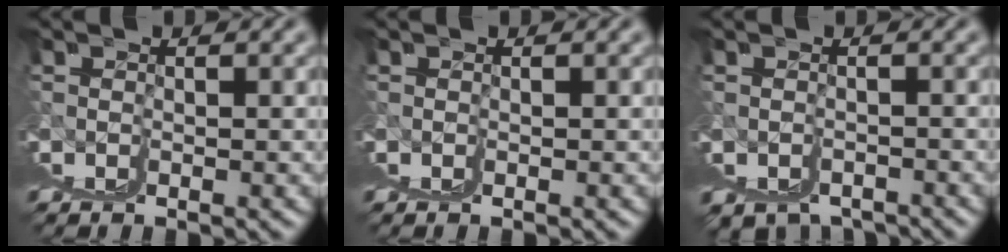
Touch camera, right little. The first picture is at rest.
{"total": 0.0}
{"total": 3.2, "force": [-0.5, 1.8, 2.6], "torque": [-0.040, -0.012, 0.000]}